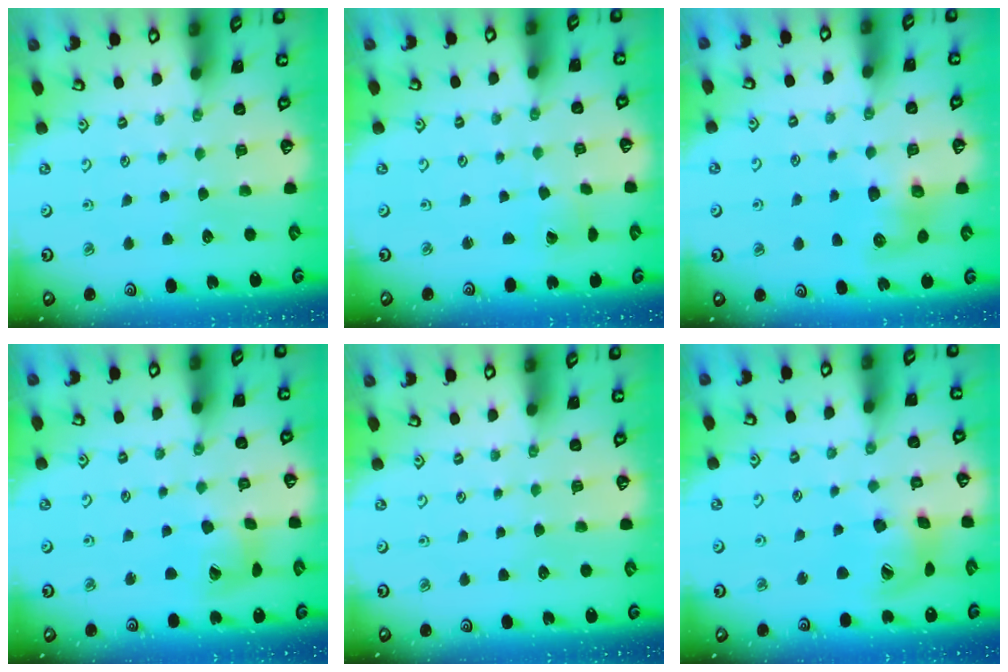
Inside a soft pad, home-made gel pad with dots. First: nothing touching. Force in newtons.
{"total": 1.7, "press": 1.7, "slide": 0.0}
{"total": 7.7, "press": 7.6, "slide": 1.0}
{"total": 11.2, "press": 11.1, "slide": 1.5}
{"total": 0.0}
{"total": 14.7, "press": 14.5, "slide": 2.3}